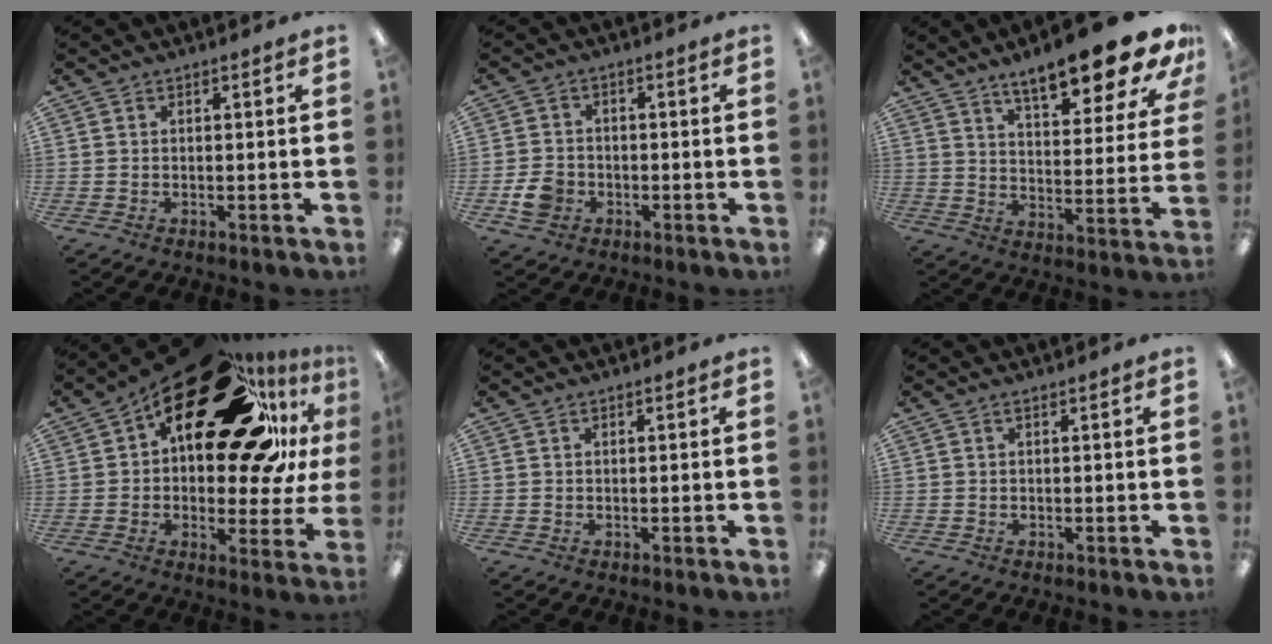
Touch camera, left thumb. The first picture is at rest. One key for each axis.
{"total": 5.8, "fx": -2.2, "fy": 4.7, "fz": 2.6, "tx": -0.051, "ty": 0.006, "tz": -0.041}
{"total": 17.0, "fx": 13.3, "fy": 4.2, "fz": 9.7, "tx": -0.143, "ty": -0.089, "tz": 0.220}
{"total": 30.5, "fx": 15.7, "fy": 14.0, "fz": 22.2, "tx": -0.302, "ty": -0.099, "tz": 0.272}
{"total": 0.0}
{"total": 0.0}